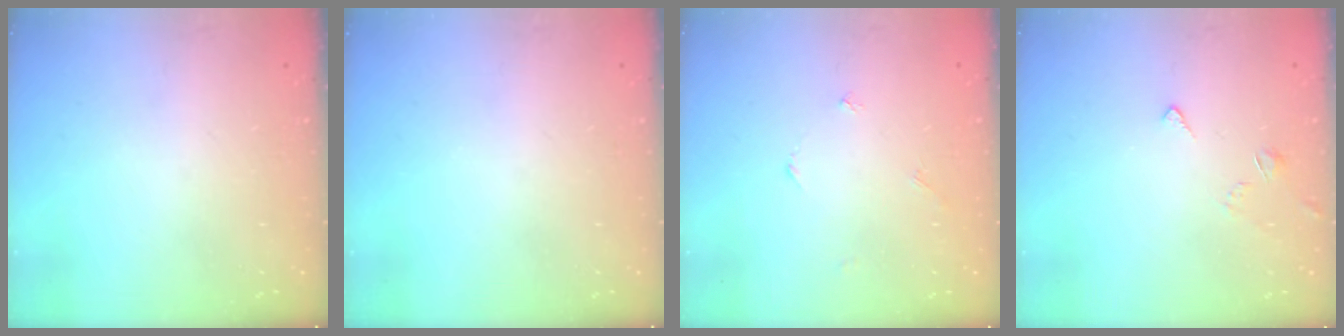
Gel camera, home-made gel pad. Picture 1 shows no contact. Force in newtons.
{"total": 0.0}
{"total": 1.8, "press": 1.8, "slide": 0.2}
{"total": 2.9, "press": 2.8, "slide": 0.6}